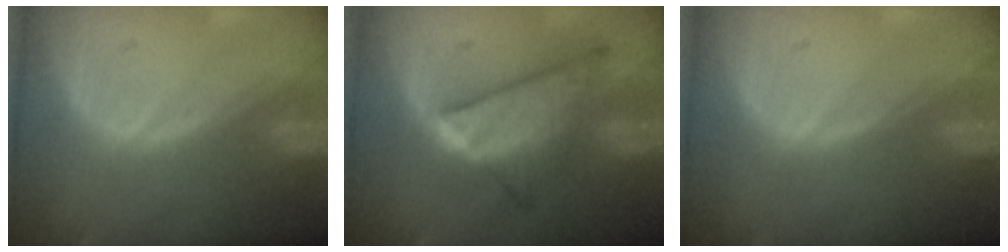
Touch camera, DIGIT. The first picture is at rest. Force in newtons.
{"total": 8.9, "press": 8.9, "slide": 0.5}
{"total": 0.0}